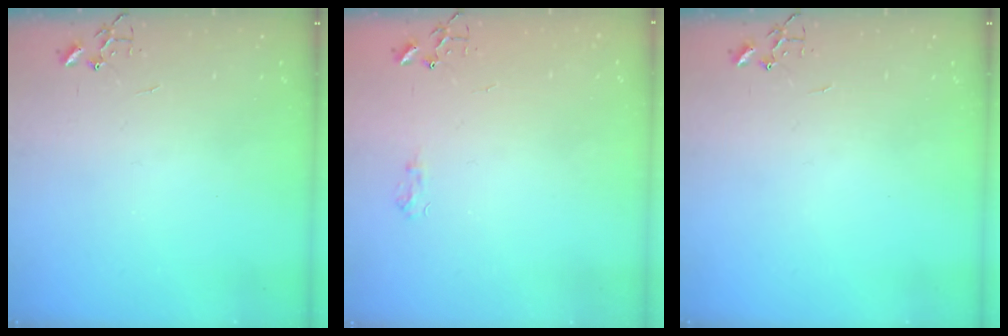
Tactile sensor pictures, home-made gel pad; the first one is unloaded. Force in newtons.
{"total": 5.7, "press": 5.7, "slide": 0.6}
{"total": 0.0}